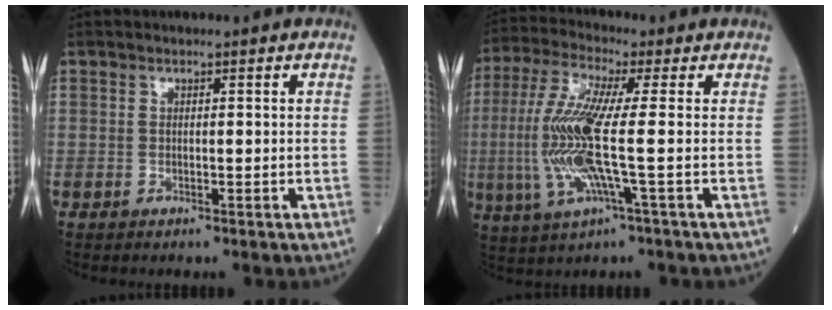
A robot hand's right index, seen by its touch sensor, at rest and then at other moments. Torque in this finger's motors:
{"motor_torque": [1.99, 0.16, 1.05, 0.21]}